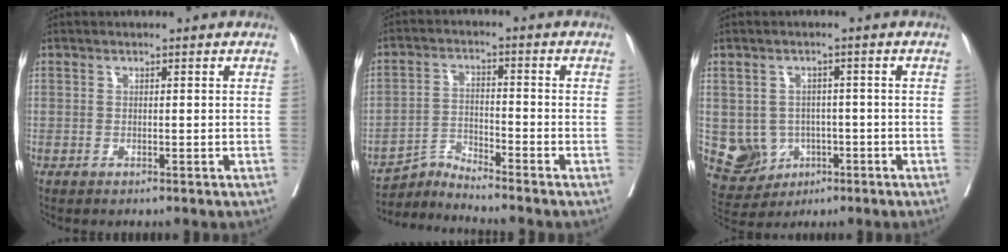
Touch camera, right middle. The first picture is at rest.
{"total": 4.9, "force": [-4.4, -1.9, -1.1], "torque": [0.006, -0.013, -0.081]}
{"total": 7.0, "force": [-1.5, 6.5, 2.0], "torque": [-0.041, 0.010, -0.010]}